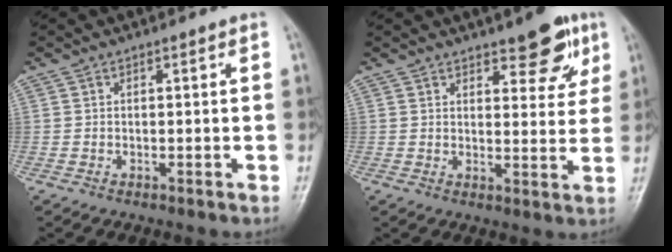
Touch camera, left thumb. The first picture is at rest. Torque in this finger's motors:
{"motor_torque": [0.18, 0.26, 0.05, -0.36, 0.05]}